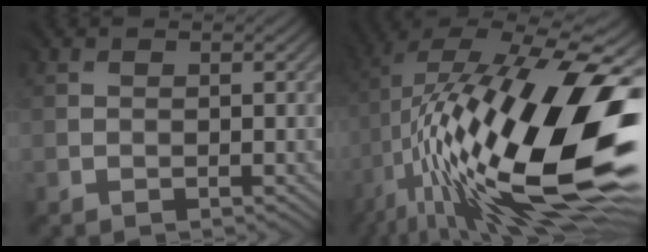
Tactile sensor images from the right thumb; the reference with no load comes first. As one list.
[{"total": 22.0, "force": [-1.7, 7.7, 20.5], "torque": [-0.367, 0.012, -0.039]}]